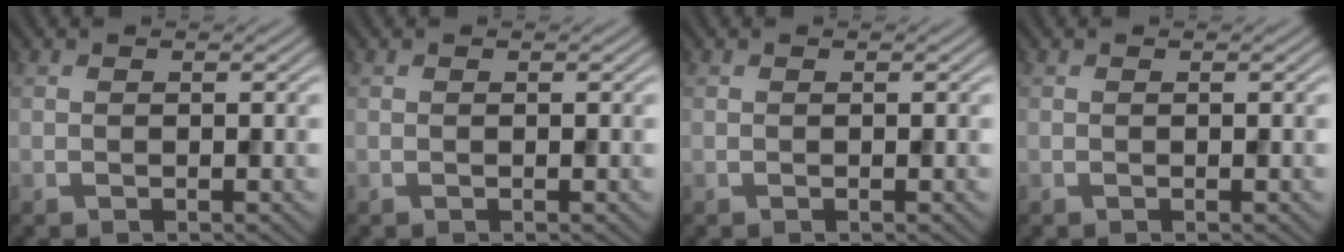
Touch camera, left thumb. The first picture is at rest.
{"total": 0.0}
{"total": 0.0}
{"total": 0.0}